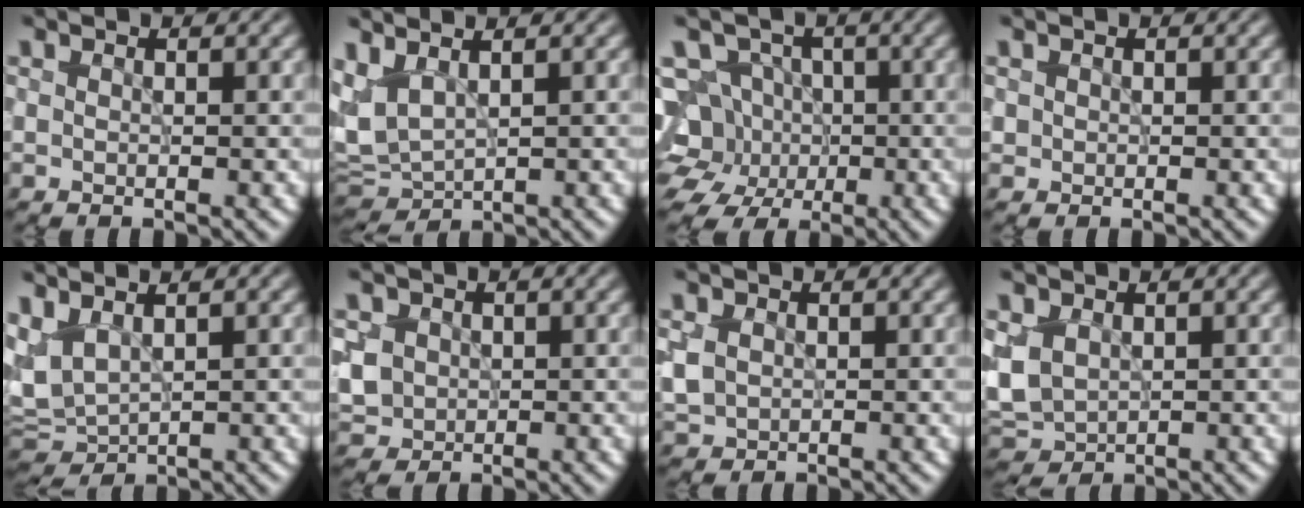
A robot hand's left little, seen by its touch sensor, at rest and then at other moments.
{"total": 3.9, "force": [1.3, 2.1, 3.0], "torque": [-0.079, 0.004, 0.030]}
{"total": 9.6, "force": [-1.3, 8.3, 4.6], "torque": [-0.073, 0.014, -0.063]}
{"total": 0.5, "force": [0.1, 0.5, 0.0], "torque": [0.005, -0.001, 0.001]}
{"total": 4.0, "force": [1.3, 2.3, 3.1], "torque": [-0.080, 0.005, 0.029]}
{"total": 4.3, "force": [0.5, 3.8, 1.9], "torque": [-0.058, 0.014, 0.013]}
{"total": 2.2, "force": [0.3, 1.9, 1.2], "torque": [-0.032, -0.001, 0.007]}
{"total": 3.7, "force": [0.5, 2.9, 2.2], "torque": [-0.055, -0.005, 0.010]}